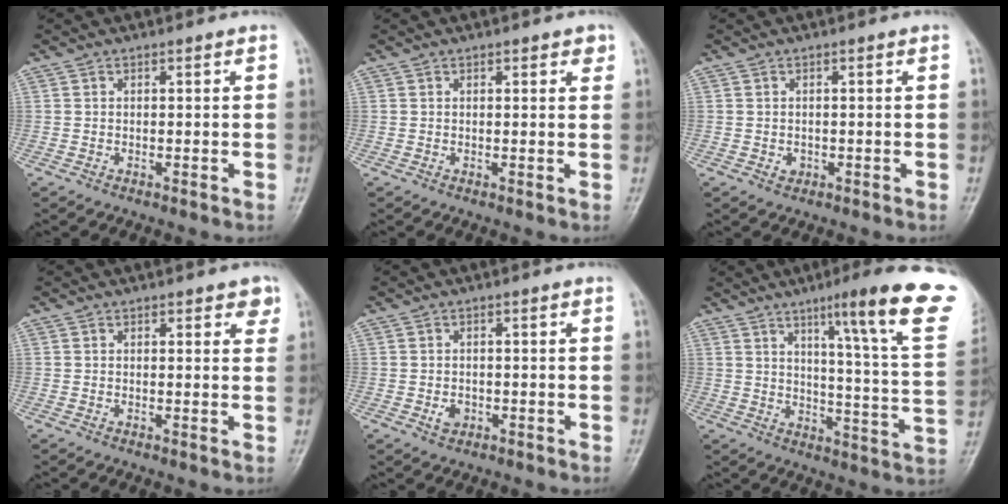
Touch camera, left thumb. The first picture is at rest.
{"total": 2.1, "force": [1.3, 1.0, 1.3], "torque": [-0.003, -0.004, 0.012]}
{"total": 1.2, "force": [-0.3, 1.1, 0.5], "torque": [-0.003, 0.002, -0.001]}
{"total": 3.0, "force": [1.8, 1.5, 1.8], "torque": [0.000, -0.006, 0.018]}
{"total": 2.2, "force": [-0.6, 1.7, 1.1], "torque": [-0.011, 0.001, -0.008]}
{"total": 22.3, "force": [12.5, 1.9, 18.4], "torque": [-0.230, -0.056, 0.164]}